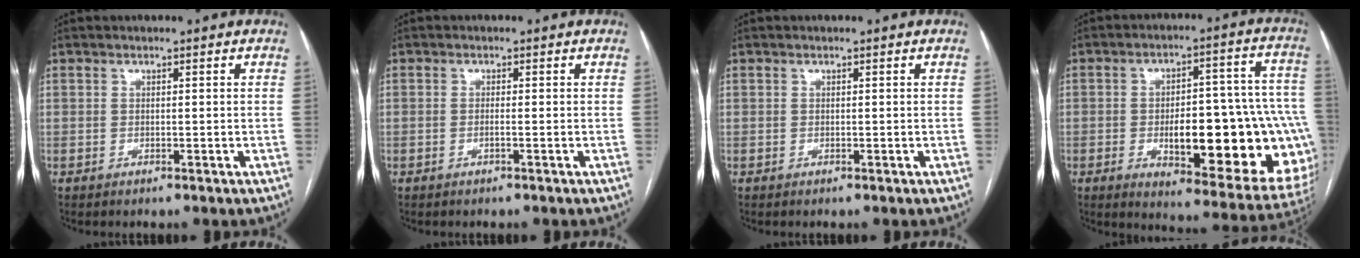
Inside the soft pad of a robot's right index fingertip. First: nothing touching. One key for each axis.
{"total": 0.8, "fx": -0.3, "fy": 0.0, "fz": 0.7, "tx": -0.014, "ty": 0.001, "tz": -0.004}
{"total": 0.0}
{"total": 25.9, "fx": -5.1, "fy": 7.7, "fz": 24.2, "tx": -0.231, "ty": 0.023, "tz": -0.044}